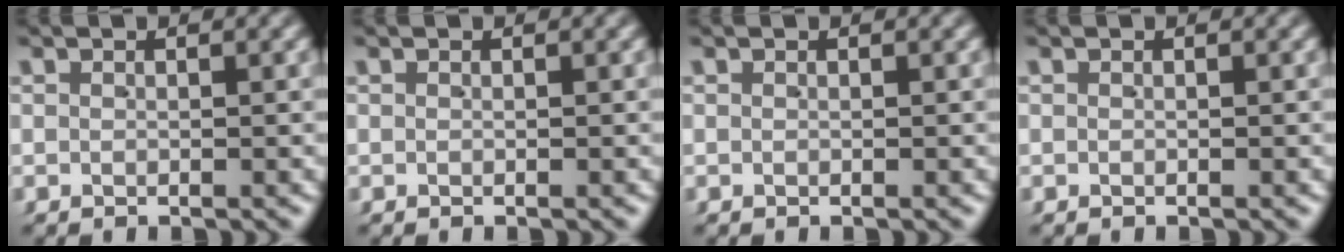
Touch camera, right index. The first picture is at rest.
{"total": 0.0}
{"total": 0.0}
{"total": 0.0}